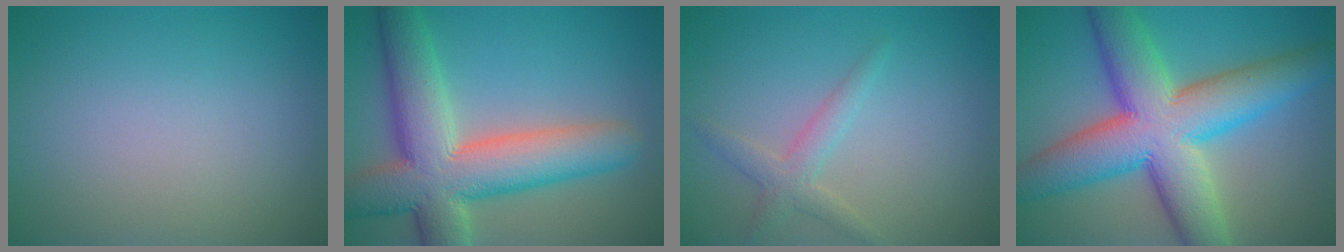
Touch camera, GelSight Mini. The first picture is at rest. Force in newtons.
{"total": 11.0, "press": 11.0, "slide": 0.8}
{"total": 2.2, "press": 2.2, "slide": 0.1}
{"total": 12.1, "press": 12.1, "slide": 0.3}